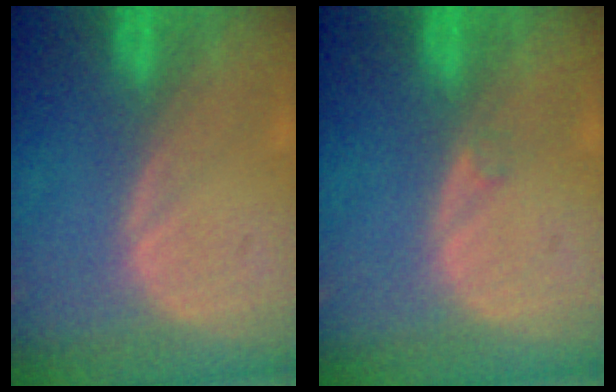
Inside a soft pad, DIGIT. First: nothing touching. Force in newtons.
{"total": 0.5, "press": 0.5, "slide": 0.1}